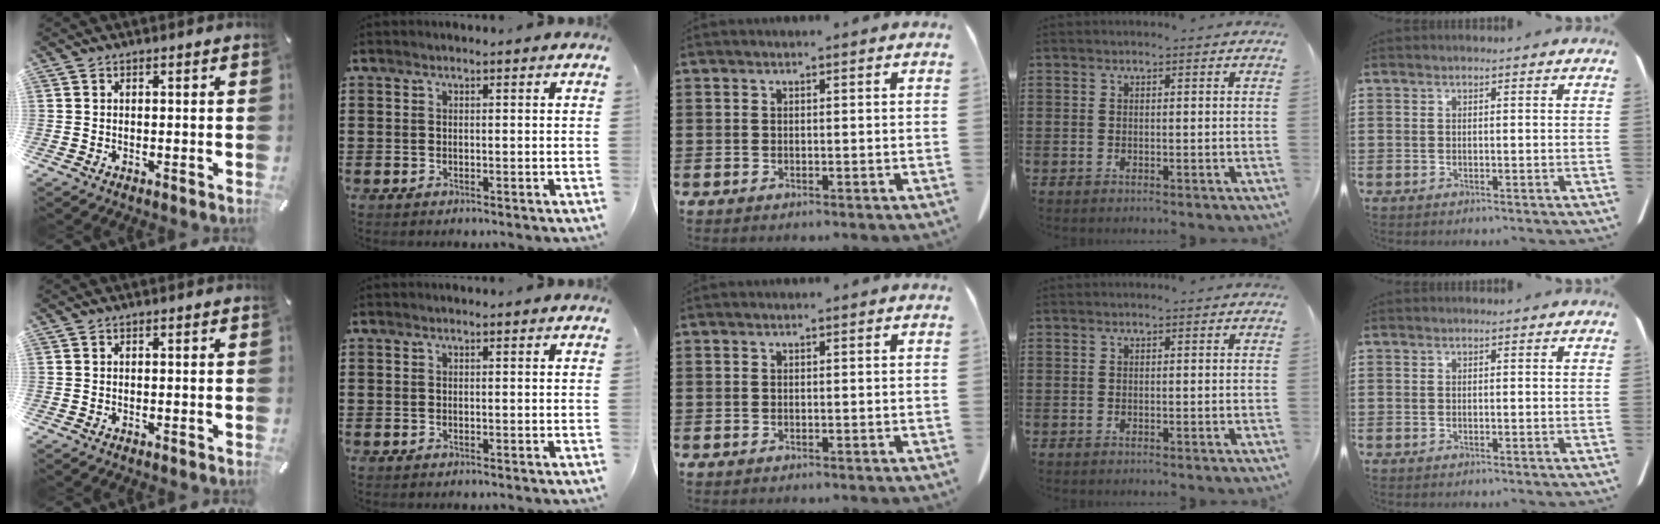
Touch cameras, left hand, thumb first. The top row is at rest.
{}